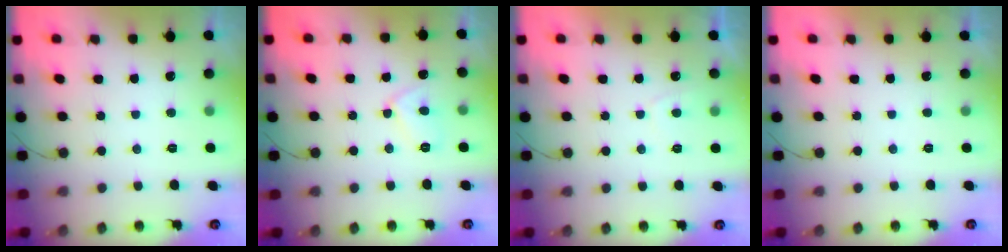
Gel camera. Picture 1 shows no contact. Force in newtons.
{"total": 6.5, "press": 6.4, "slide": 0.6}
{"total": 1.0, "press": 0.8, "slide": 0.6}
{"total": 2.3, "press": 2.3, "slide": 0.3}